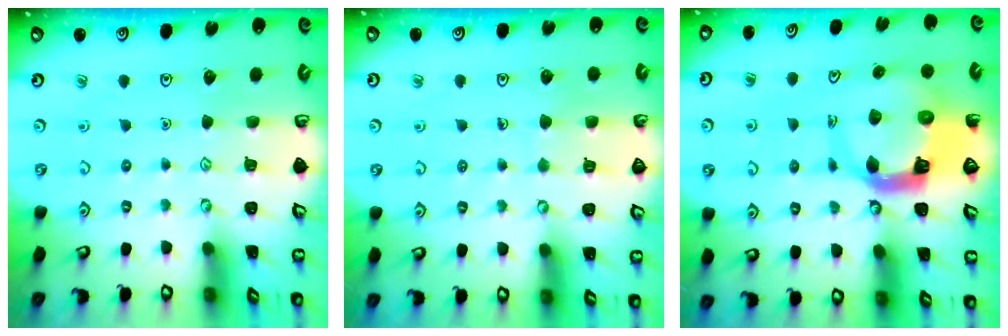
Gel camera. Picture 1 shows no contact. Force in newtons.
{"total": 4.9, "press": 4.9, "slide": 0.3}
{"total": 8.4, "press": 8.3, "slide": 1.1}